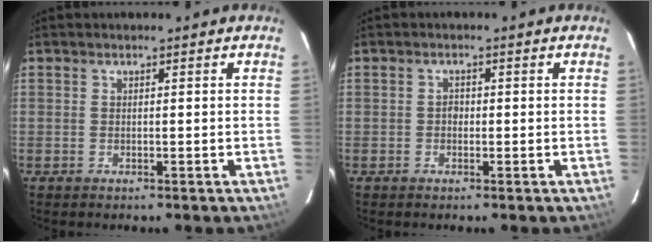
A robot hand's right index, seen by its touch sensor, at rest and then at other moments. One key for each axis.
{"total": 1.0, "fx": -0.3, "fy": 0.9, "fz": 0.4, "tx": -0.005, "ty": 0.004, "tz": -0.006}